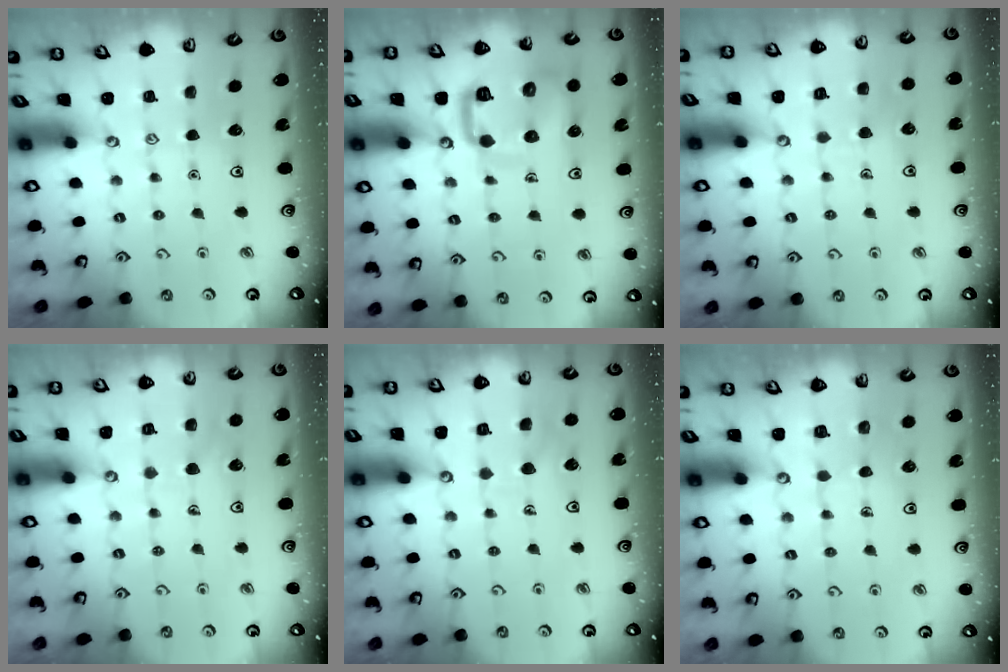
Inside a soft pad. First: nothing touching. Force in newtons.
{"total": 12.6, "press": 12.6, "slide": 1.4}
{"total": 5.1, "press": 5.1, "slide": 0.4}
{"total": 5.9, "press": 5.9, "slide": 0.4}
{"total": 6.4, "press": 6.4, "slide": 0.6}
{"total": 2.7, "press": 2.7, "slide": 0.1}